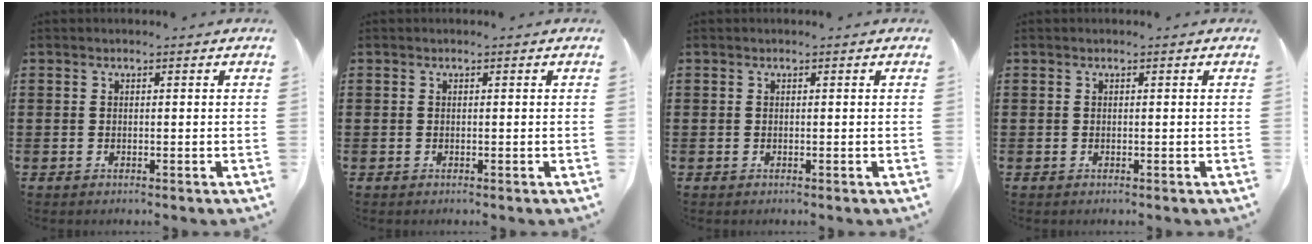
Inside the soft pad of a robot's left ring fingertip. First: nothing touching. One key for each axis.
{"total": 0.0}
{"total": 0.0}
{"total": 0.0}